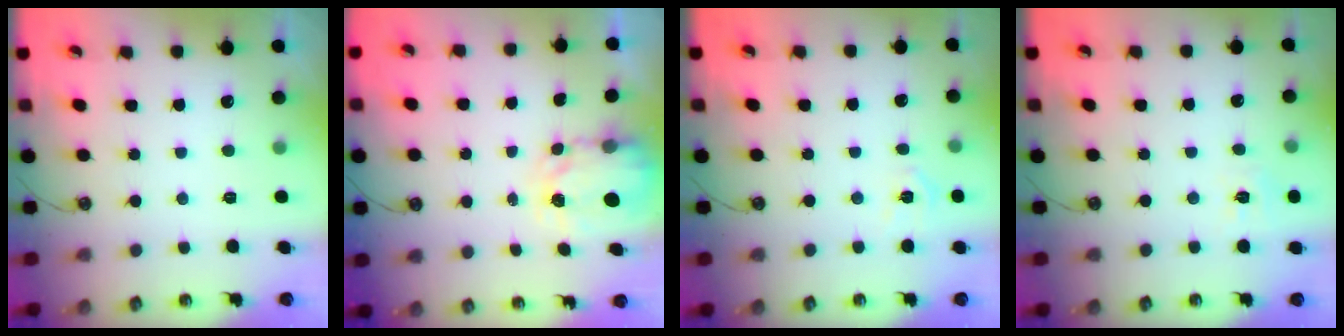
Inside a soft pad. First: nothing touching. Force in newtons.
{"total": 3.9, "press": 3.9, "slide": 0.3}
{"total": 5.3, "press": 5.2, "slide": 0.5}
{"total": 7.3, "press": 7.3, "slide": 0.7}